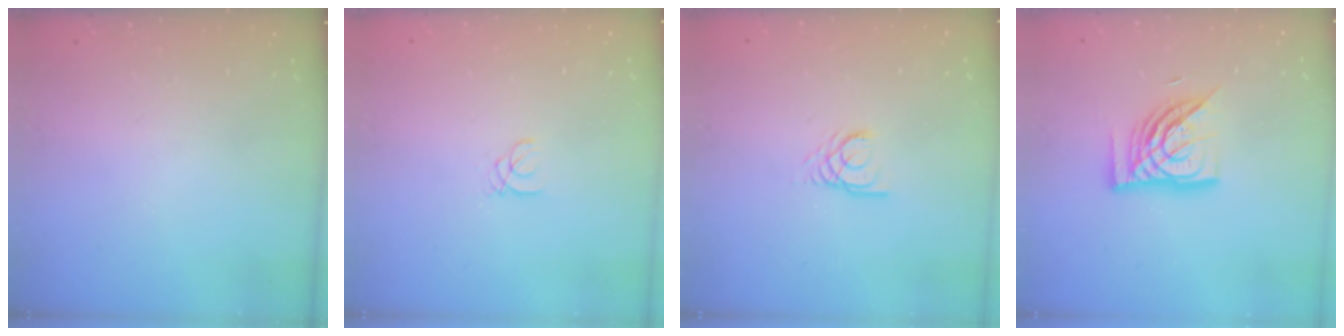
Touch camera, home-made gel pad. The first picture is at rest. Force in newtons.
{"total": 1.4, "press": 1.4, "slide": 0.1}
{"total": 2.7, "press": 2.7, "slide": 0.2}
{"total": 13.8, "press": 13.7, "slide": 1.3}